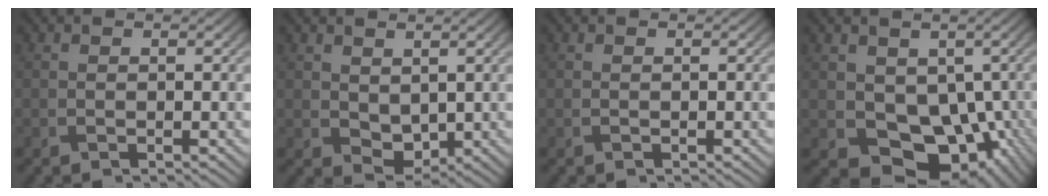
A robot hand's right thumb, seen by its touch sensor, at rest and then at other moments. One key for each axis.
{"total": 3.4, "fx": 1.1, "fy": 2.3, "fz": 2.2, "tx": -0.050, "ty": -0.009, "tz": 0.027}
{"total": 0.0}
{"total": 9.7, "fx": -0.6, "fy": 7.5, "fz": 6.1, "tx": -0.106, "ty": -0.040, "tz": -0.002}